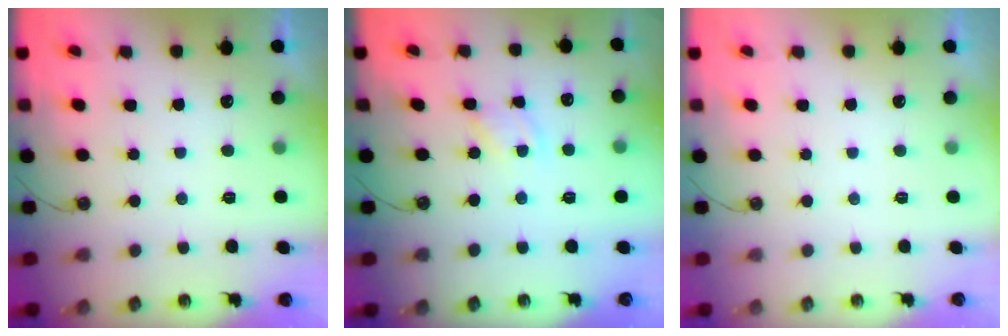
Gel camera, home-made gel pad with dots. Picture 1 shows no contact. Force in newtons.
{"total": 4.6, "press": 4.5, "slide": 0.5}
{"total": 0.0}